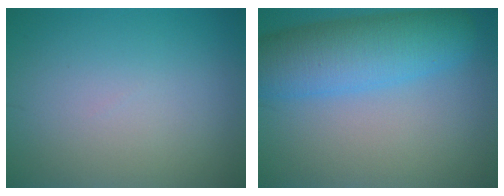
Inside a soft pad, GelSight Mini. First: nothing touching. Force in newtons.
{"total": 7.8, "press": 7.8, "slide": 0.5}